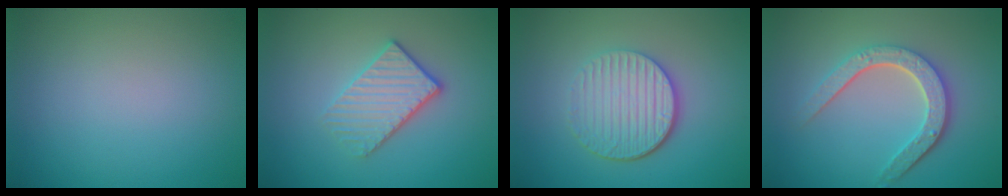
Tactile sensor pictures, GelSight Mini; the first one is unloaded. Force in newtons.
{"total": 3.6, "press": 3.1, "slide": 1.7}
{"total": 5.1, "press": 3.9, "slide": 3.3}
{"total": 4.8, "press": 3.6, "slide": 3.1}